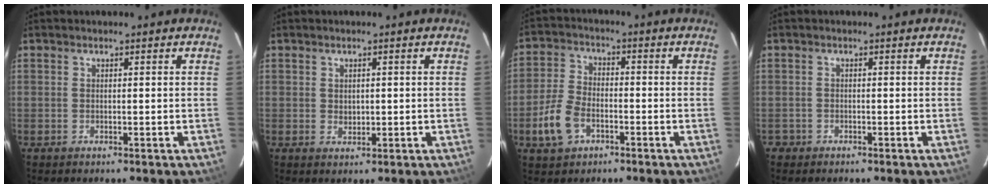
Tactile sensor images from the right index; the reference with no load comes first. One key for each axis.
{"total": 1.7, "fx": 0.3, "fy": 1.4, "fz": 0.9, "tx": -0.011, "ty": 0.001, "tz": 0.008}
{"total": 8.2, "fx": -3.7, "fy": 5.1, "fz": 5.3, "tx": -0.125, "ty": 0.006, "tz": -0.067}
{"total": 1.6, "fx": -0.9, "fy": 1.3, "fz": 0.0, "tx": -0.005, "ty": 0.006, "tz": -0.015}